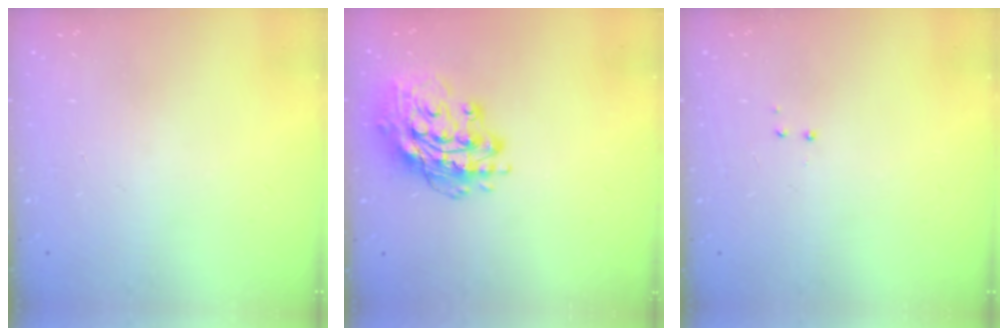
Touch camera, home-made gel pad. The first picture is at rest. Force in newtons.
{"total": 15.9, "press": 15.8, "slide": 1.3}
{"total": 2.9, "press": 2.8, "slide": 0.6}